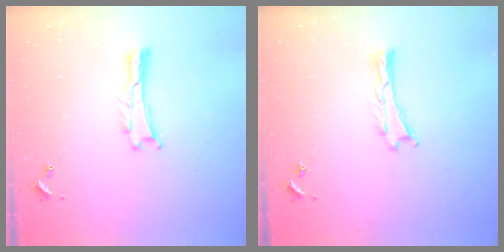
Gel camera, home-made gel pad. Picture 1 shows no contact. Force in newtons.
{"total": 0.0}